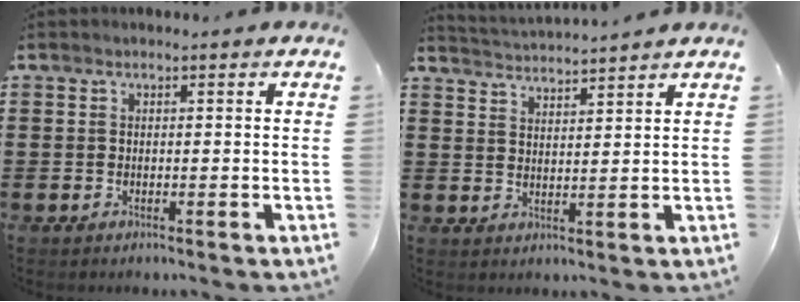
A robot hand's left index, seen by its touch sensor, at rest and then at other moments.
{"total": 2.7, "force": [2.6, -0.7, -0.4], "torque": [-0.002, -0.015, 0.045]}